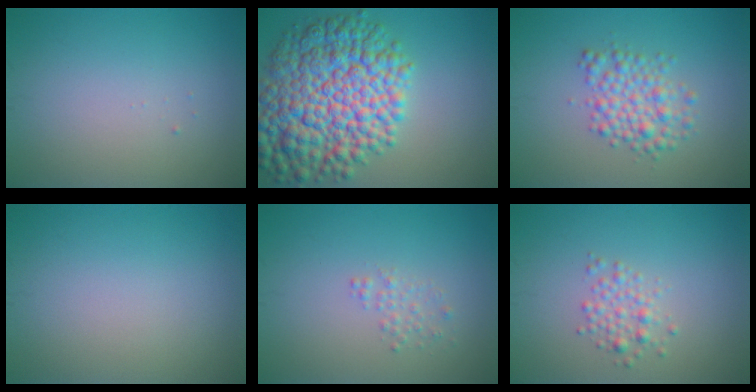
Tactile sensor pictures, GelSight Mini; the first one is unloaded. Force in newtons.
{"total": 12.6, "press": 12.6, "slide": 0.3}
{"total": 3.6, "press": 3.6, "slide": 0.1}
{"total": 0.0}
{"total": 1.1, "press": 1.1, "slide": 0.0}
{"total": 1.9, "press": 1.9, "slide": 0.1}